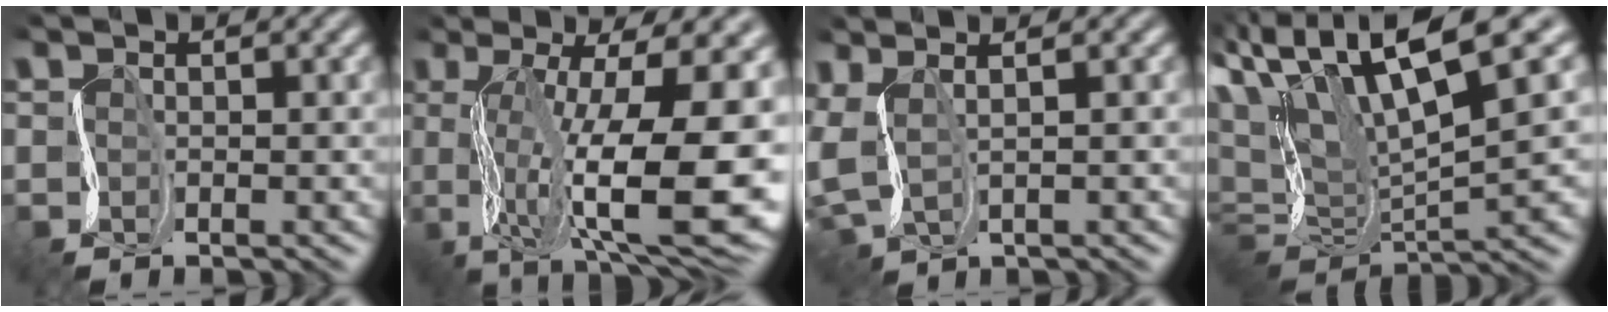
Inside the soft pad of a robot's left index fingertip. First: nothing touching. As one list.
[{"total": 16.3, "force": [-0.7, 5.8, 15.2], "torque": [-0.229, -0.002, 0.012]}, {"total": 4.2, "force": [2.1, 2.4, 2.7], "torque": [-0.073, 0.018, 0.041]}, {"total": 12.1, "force": [6.2, 3.2, 9.9], "torque": [-0.184, 0.026, 0.117]}]